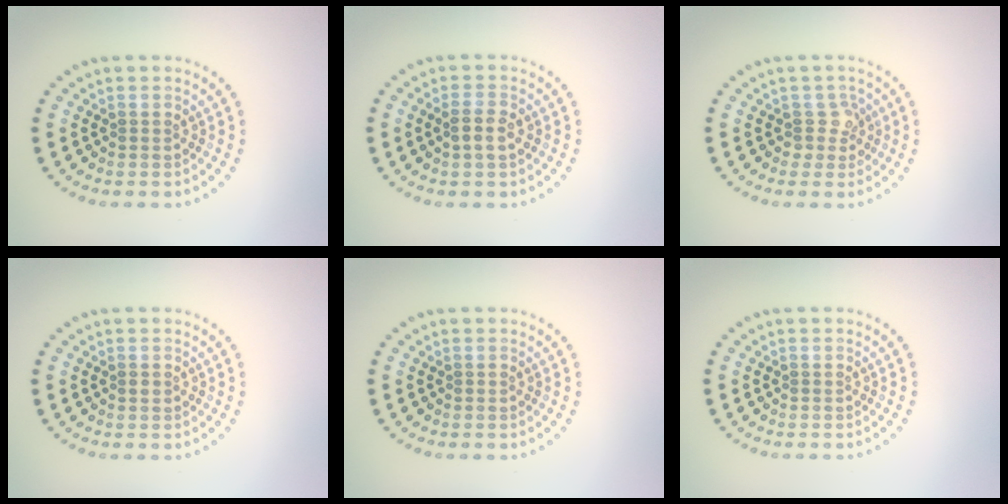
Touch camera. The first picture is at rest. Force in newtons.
{"total": 2.1, "press": 2.0, "slide": 0.5}
{"total": 1.8, "press": 1.5, "slide": 1.1}
{"total": 0.7, "press": 0.7, "slide": 0.1}
{"total": 0.0}
{"total": 0.0}